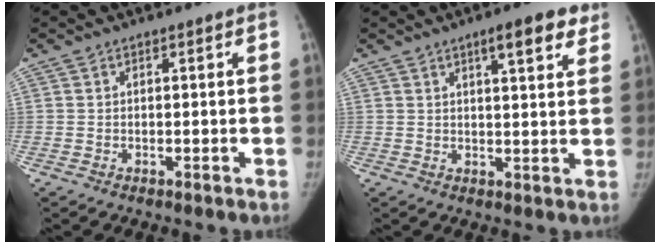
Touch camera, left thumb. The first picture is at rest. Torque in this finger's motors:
{"motor_torque": [0.07, -0.33, 0.64, -0.55, 0.16]}